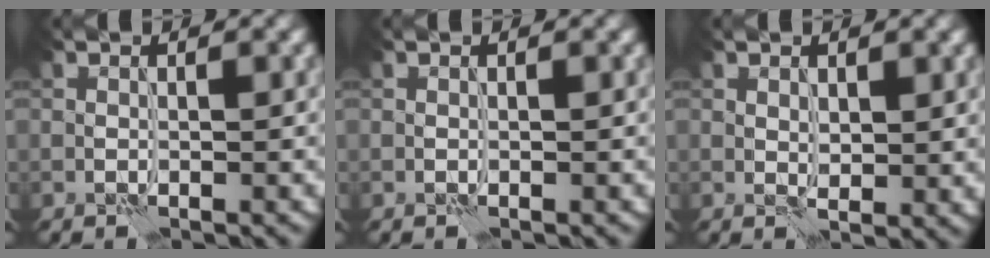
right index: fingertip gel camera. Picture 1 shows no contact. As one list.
[{"total": 0.0}, {"total": 1.4, "force": [0.7, 0.6, 1.0], "torque": [-0.018, -0.007, 0.017]}]